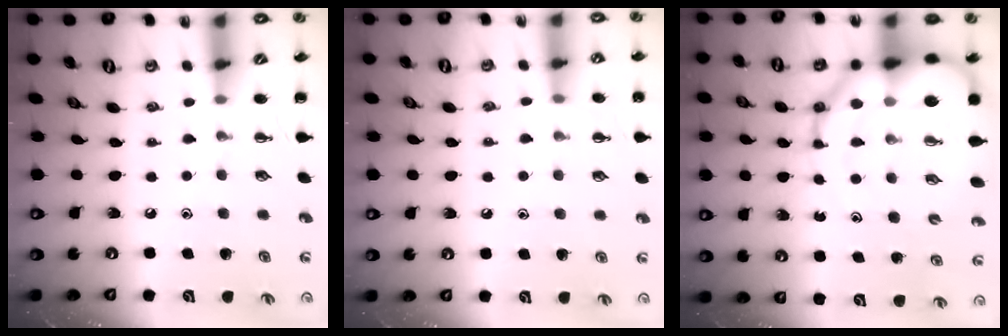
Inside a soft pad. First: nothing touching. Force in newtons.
{"total": 7.5, "press": 7.1, "slide": 2.3}
{"total": 16.9, "press": 16.4, "slide": 4.1}